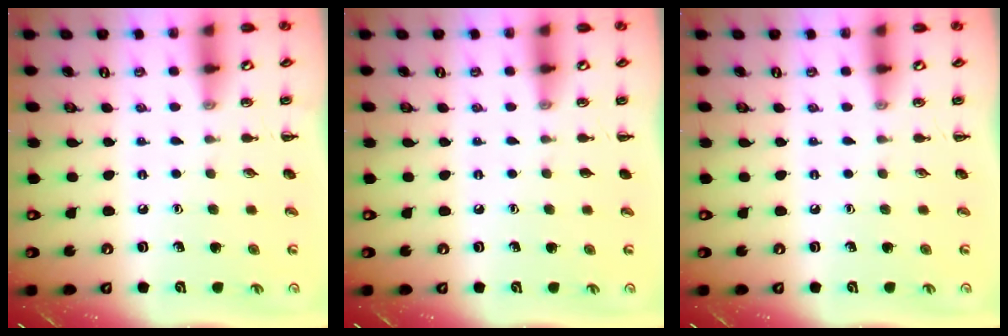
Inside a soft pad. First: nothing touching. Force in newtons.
{"total": 0.0}
{"total": 0.0}